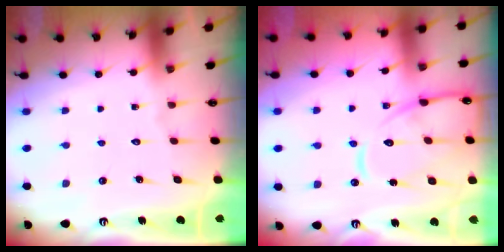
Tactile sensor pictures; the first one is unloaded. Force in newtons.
{"total": 14.4, "press": 14.3, "slide": 1.4}